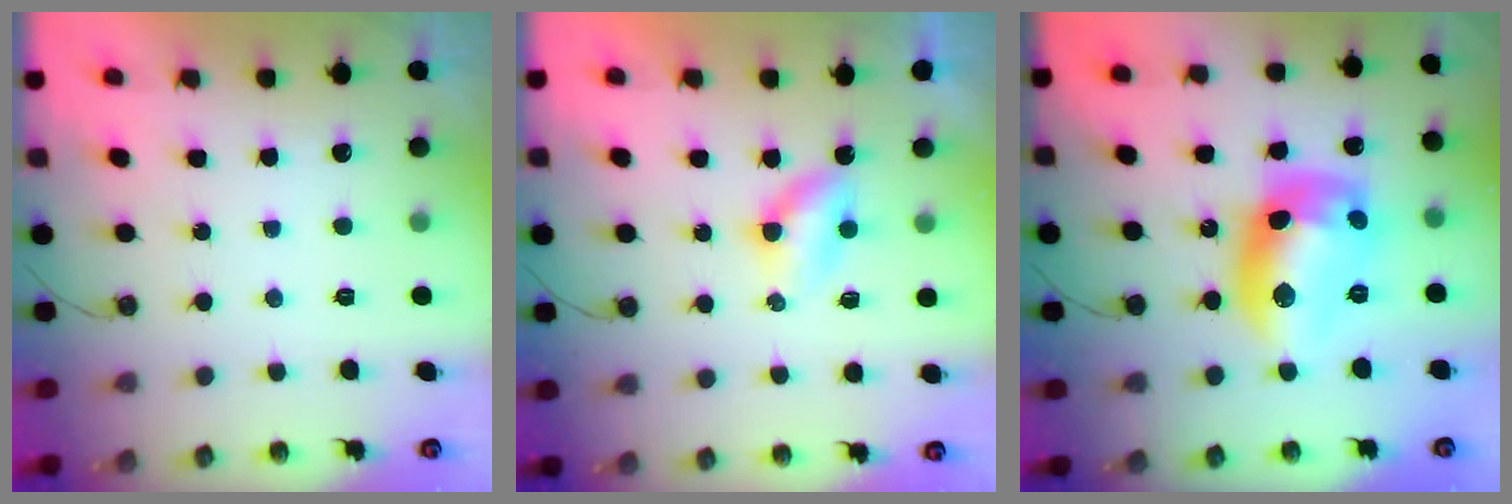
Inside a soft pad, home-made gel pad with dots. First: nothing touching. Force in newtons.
{"total": 3.8, "press": 3.8, "slide": 0.5}
{"total": 16.6, "press": 16.6, "slide": 1.0}